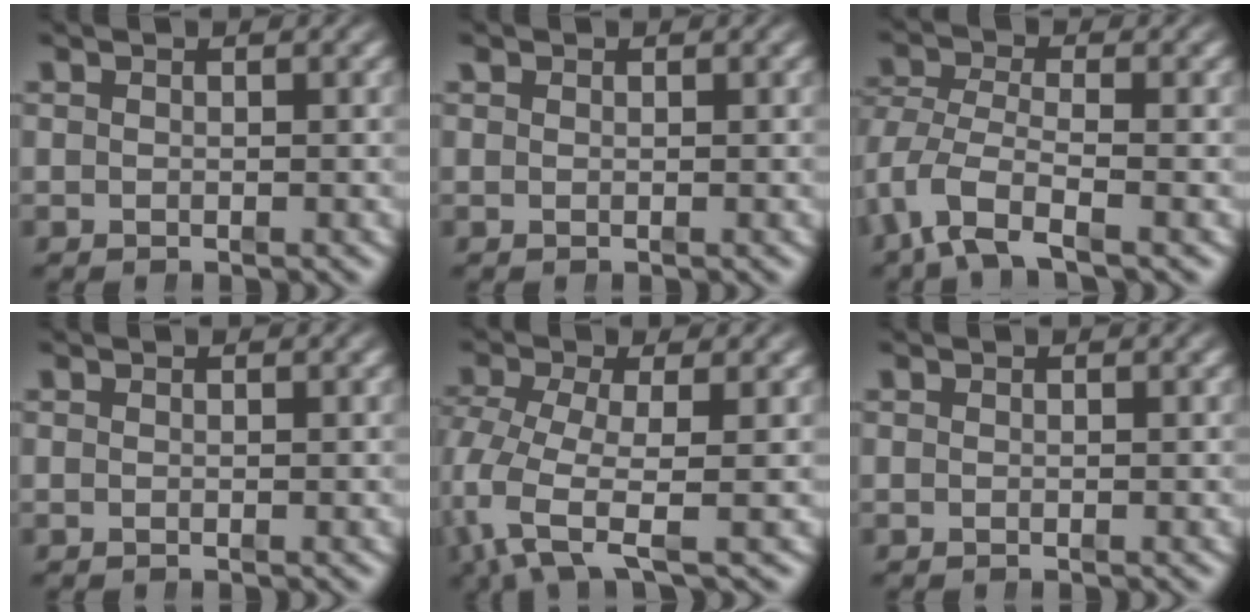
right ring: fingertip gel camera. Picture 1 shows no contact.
{"total": 0.0}
{"total": 3.9, "force": [-1.5, 2.1, 2.9], "torque": [-0.092, -0.036, -0.010]}
{"total": 0.0}
{"total": 6.1, "force": [-0.8, 3.8, 4.7], "torque": [-0.122, -0.032, -0.006]}
{"total": 0.0}